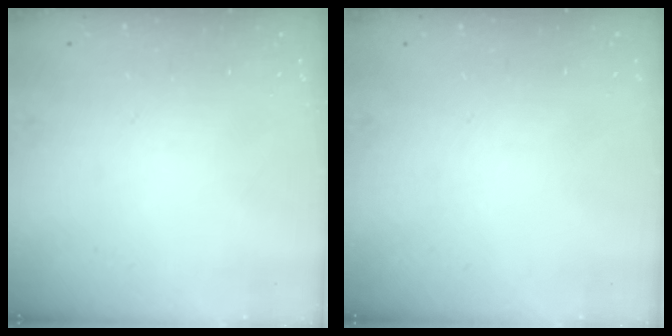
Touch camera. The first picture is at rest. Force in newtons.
{"total": 0.0}